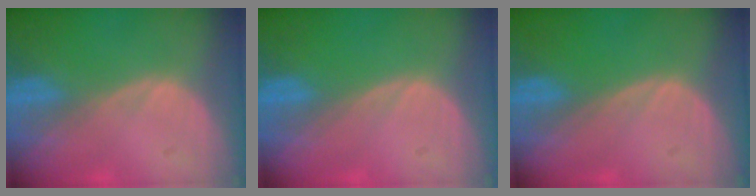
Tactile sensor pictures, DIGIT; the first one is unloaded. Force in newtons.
{"total": 0.0}
{"total": 0.0}